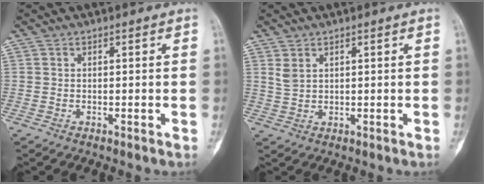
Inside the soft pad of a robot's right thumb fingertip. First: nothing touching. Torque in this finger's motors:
{"motor_torque": [0.09, 0.31, 0.01, 0.04, 0.15]}